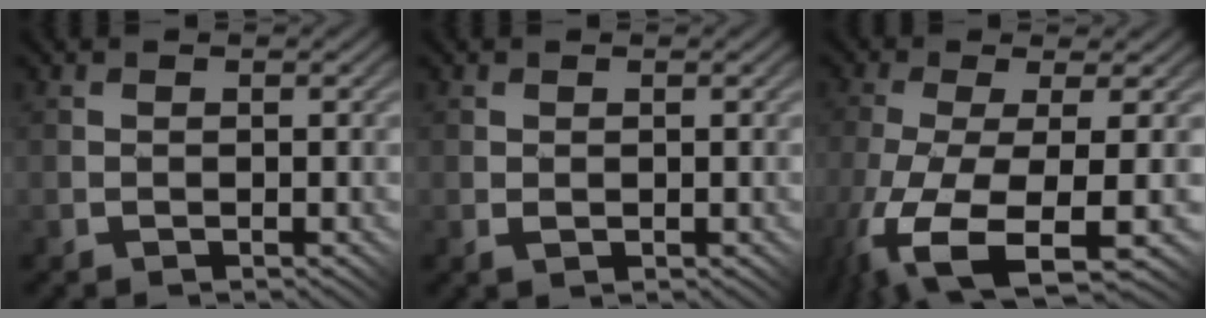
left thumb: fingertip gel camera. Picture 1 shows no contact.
{"total": 0.6, "force": [0.1, 0.4, 0.5], "torque": [-0.010, 0.000, 0.003]}
{"total": 11.4, "force": [-5.5, 3.0, 9.6], "torque": [-0.229, -0.027, -0.092]}